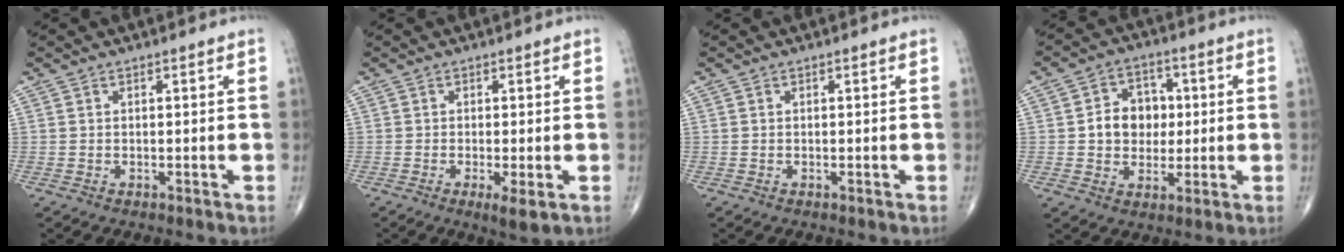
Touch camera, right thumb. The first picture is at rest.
{"total": 3.4, "force": [-1.1, 0.6, 3.1], "torque": [-0.056, -0.011, -0.020]}
{"total": 0.0}
{"total": 9.0, "force": [0.6, 7.4, 5.2], "torque": [-0.037, 0.013, 0.006]}